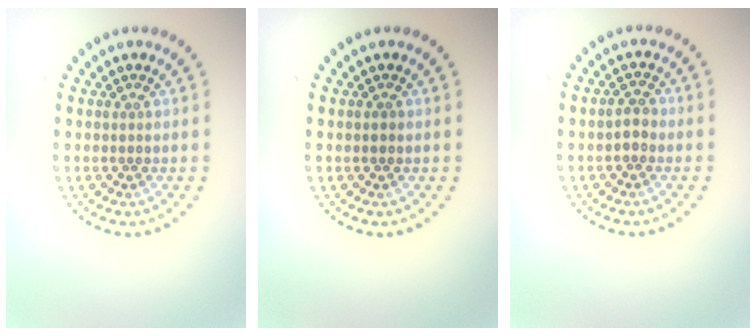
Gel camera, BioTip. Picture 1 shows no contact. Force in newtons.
{"total": 0.6, "press": 0.6, "slide": 0.0}
{"total": 1.4, "press": 1.3, "slide": 0.3}